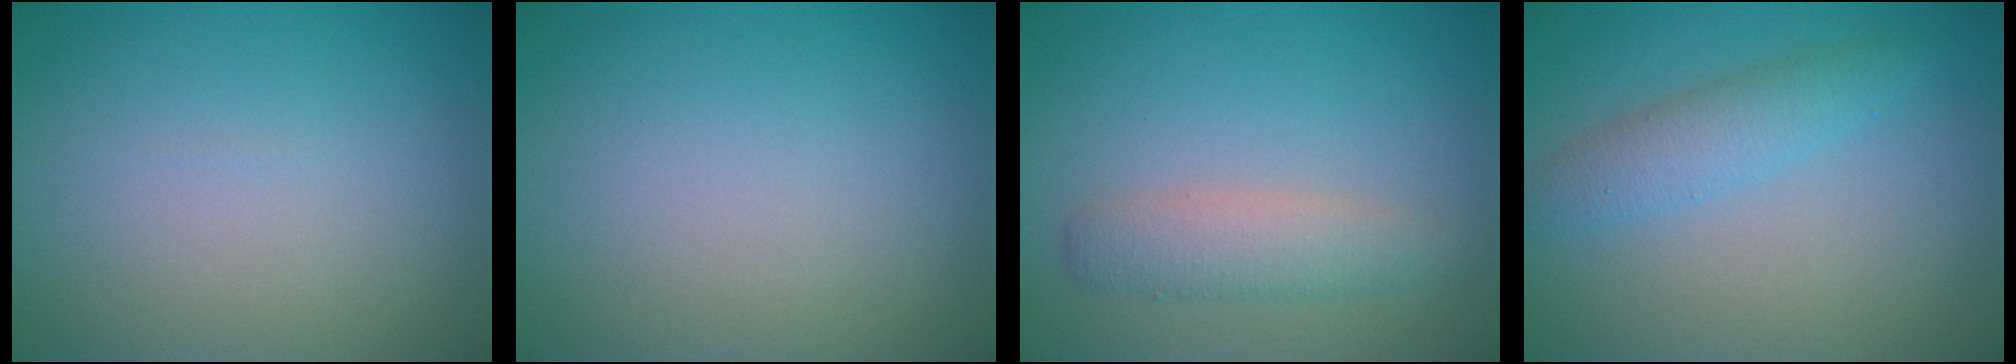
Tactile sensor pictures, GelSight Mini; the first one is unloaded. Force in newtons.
{"total": 0.0}
{"total": 2.9, "press": 2.9, "slide": 0.1}
{"total": 2.9, "press": 2.9, "slide": 0.1}